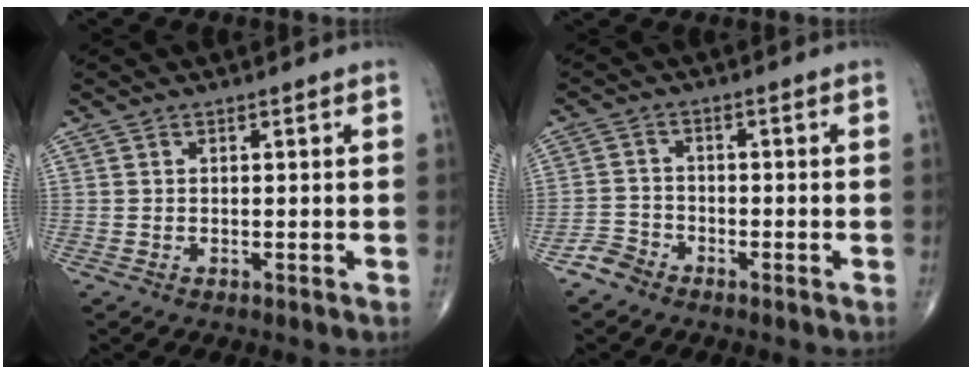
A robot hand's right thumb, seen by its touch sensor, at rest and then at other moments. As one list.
[{"total": 3.1, "force": [-2.5, 1.8, 0.3], "torque": [0.000, 0.011, -0.056]}]